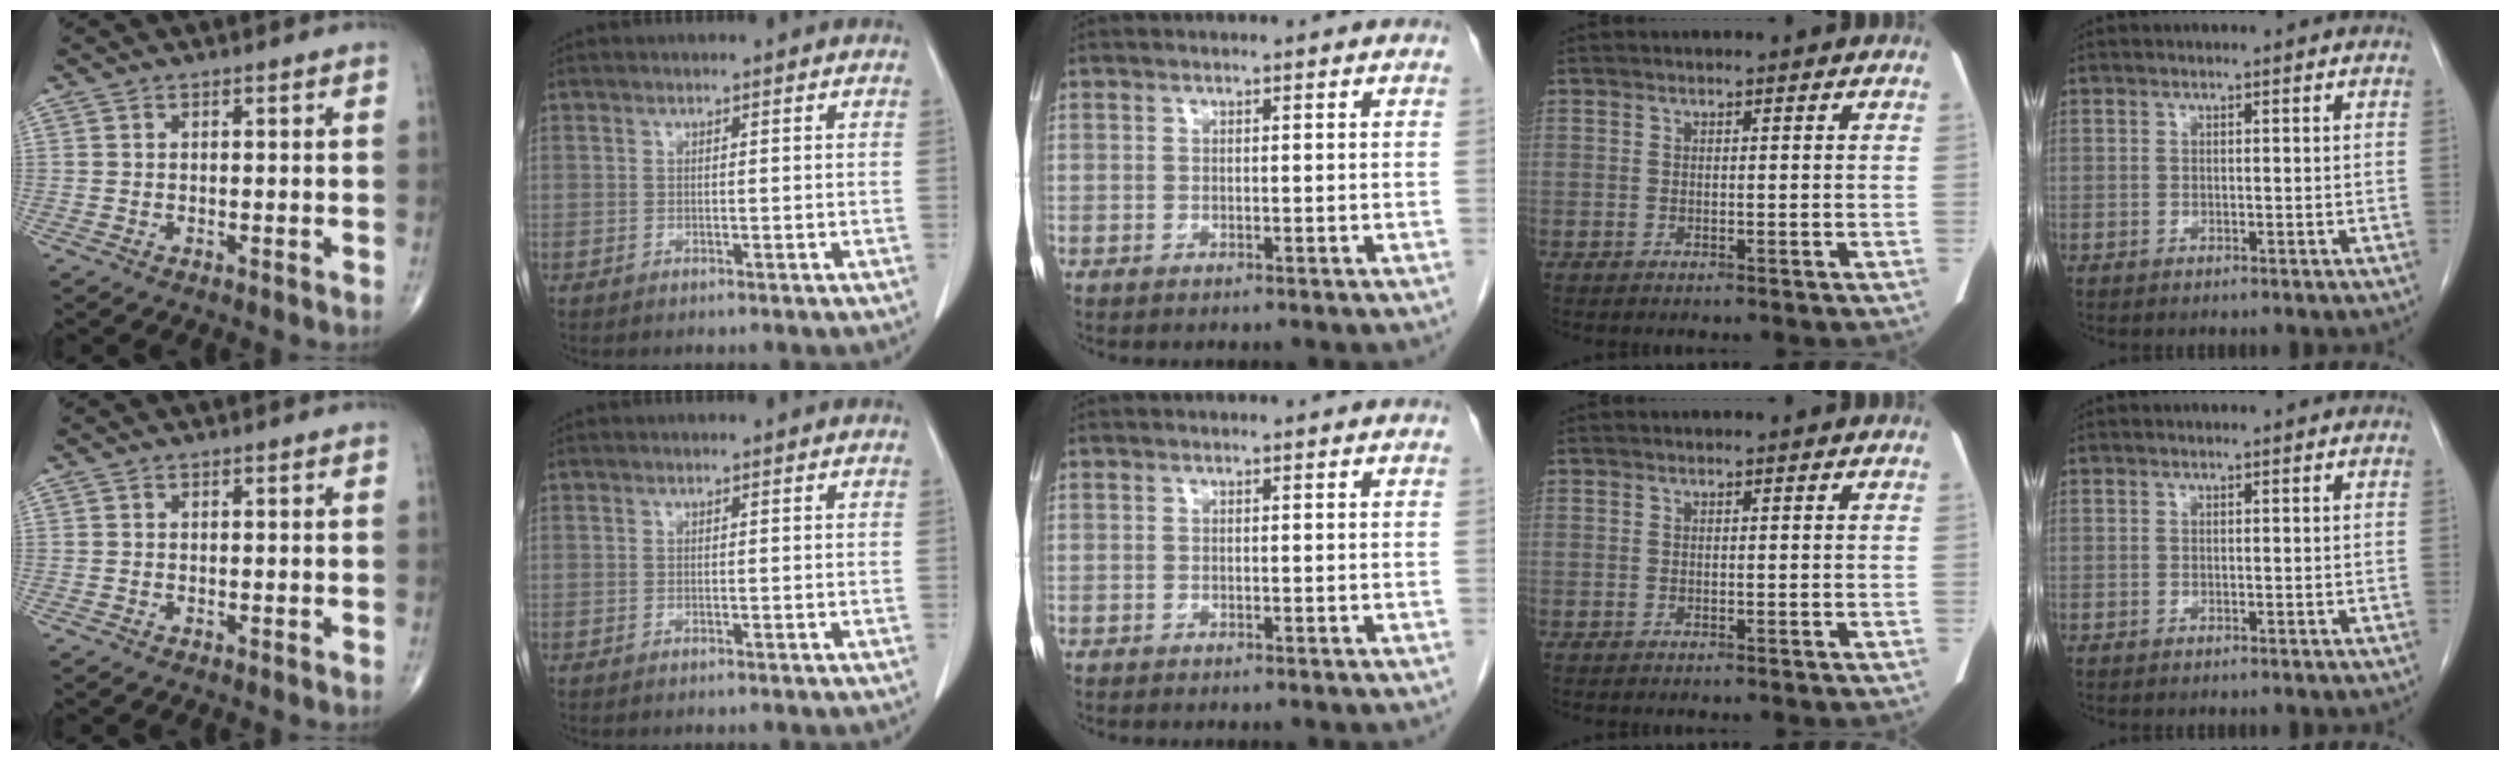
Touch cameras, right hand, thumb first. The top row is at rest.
{}